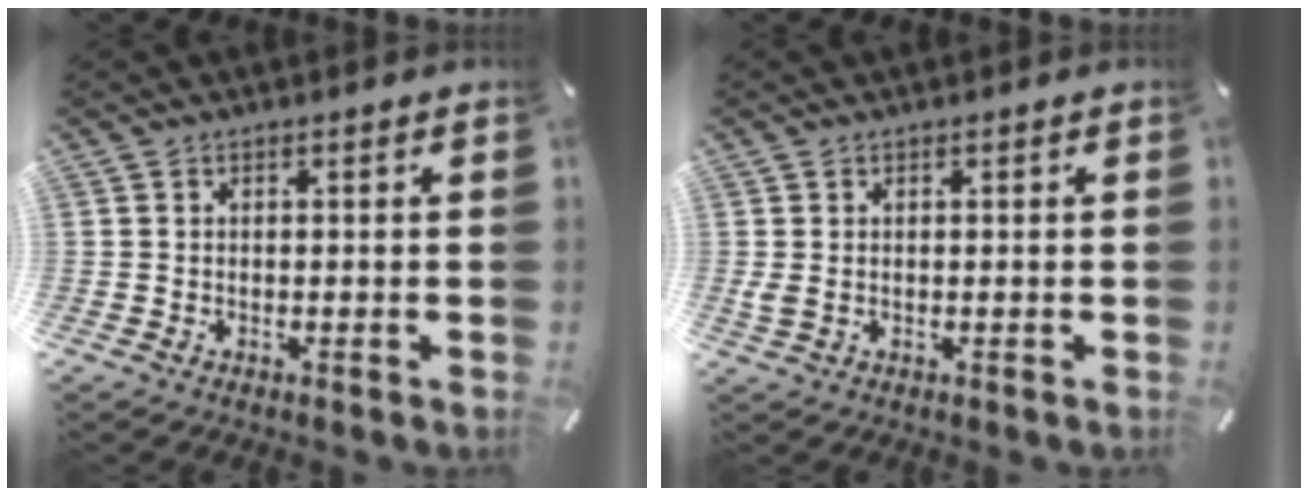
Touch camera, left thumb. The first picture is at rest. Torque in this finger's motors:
{"motor_torque": [0.58, 1.45, 0.06, 0.06, 0.06]}